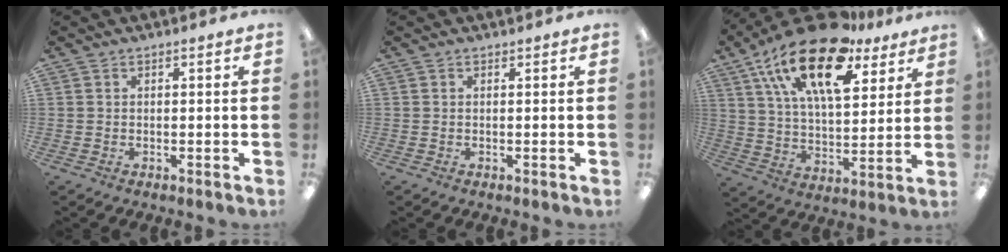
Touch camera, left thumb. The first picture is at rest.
{"total": 0.0}
{"total": 22.7, "force": [13.5, 10.1, 15.2], "torque": [-0.263, -0.067, 0.233]}